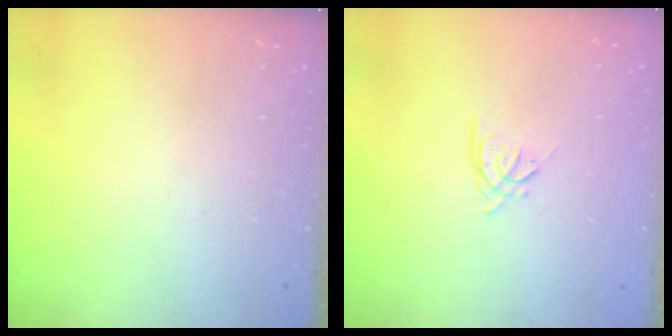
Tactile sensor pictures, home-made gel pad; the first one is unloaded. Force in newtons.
{"total": 1.9, "press": 1.9, "slide": 0.4}